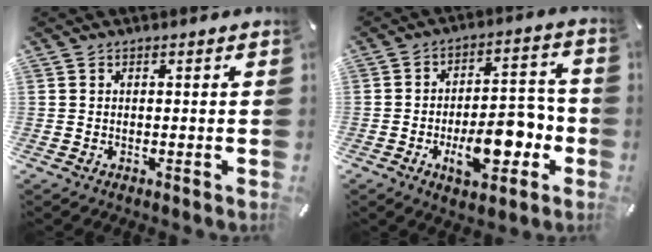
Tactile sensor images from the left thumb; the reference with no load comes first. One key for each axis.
{"total": 13.8, "fx": -4.5, "fy": 7.5, "fz": 10.7, "tx": -0.152, "ty": 0.009, "tz": -0.074}